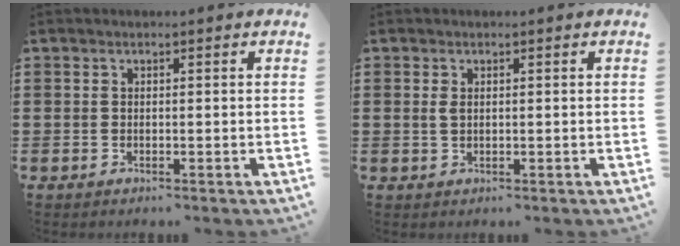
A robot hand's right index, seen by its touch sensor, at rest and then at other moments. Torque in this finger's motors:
{"motor_torque": [-0.33, 0.49, 0.00, 0.00]}